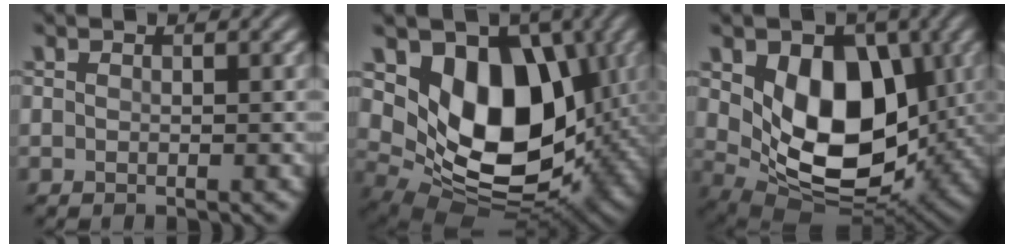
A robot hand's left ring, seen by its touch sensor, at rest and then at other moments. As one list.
[{"total": 12.3, "force": [2.5, 8.4, 8.6], "torque": [-0.132, -0.019, 0.044]}, {"total": 9.9, "force": [1.5, 6.6, 7.2], "torque": [-0.128, -0.020, 0.026]}]